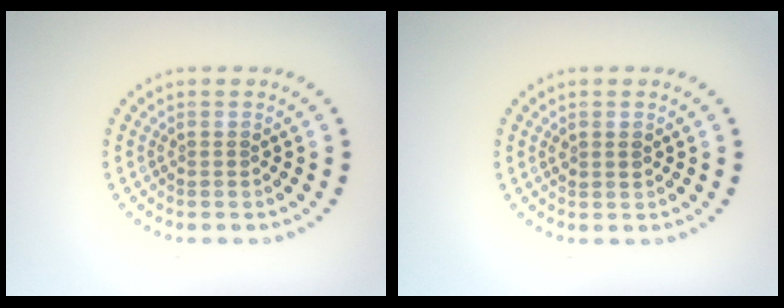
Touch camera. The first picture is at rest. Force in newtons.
{"total": 0.9, "press": 0.9, "slide": 0.3}